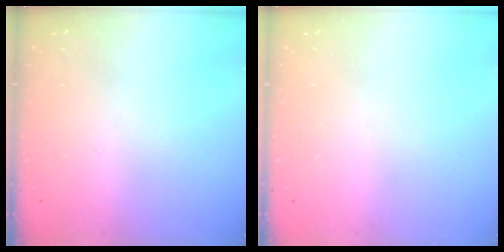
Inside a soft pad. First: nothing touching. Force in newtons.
{"total": 0.0}